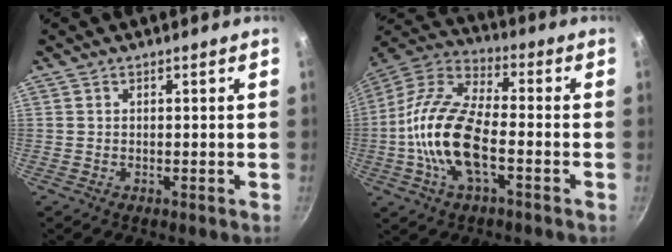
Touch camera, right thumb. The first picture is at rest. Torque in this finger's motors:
{"motor_torque": [0.91, 2.82, 1.96, -0.16, 0.54]}